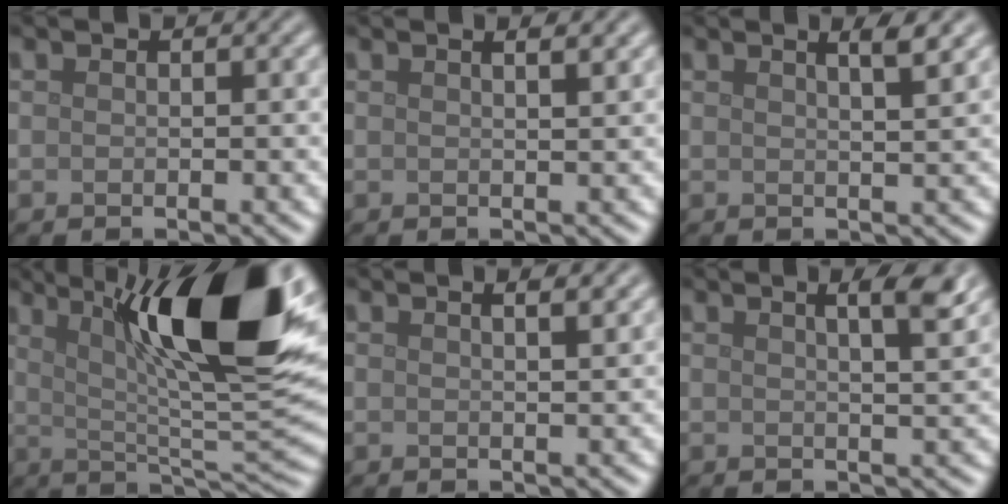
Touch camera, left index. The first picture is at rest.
{"total": 2.7, "force": [1.6, 1.0, 1.9], "torque": [-0.005, 0.011, -0.006]}
{"total": 2.8, "force": [1.7, 0.7, 2.1], "torque": [-0.012, 0.013, 0.001]}
{"total": 14.8, "force": [5.6, 3.3, 13.3], "torque": [-0.189, 0.005, 0.088]}
{"total": 3.0, "force": [1.8, 1.2, 2.2], "torque": [-0.003, 0.013, -0.006]}
{"total": 4.2, "force": [2.1, 1.1, 3.5], "torque": [-0.028, 0.017, 0.009]}